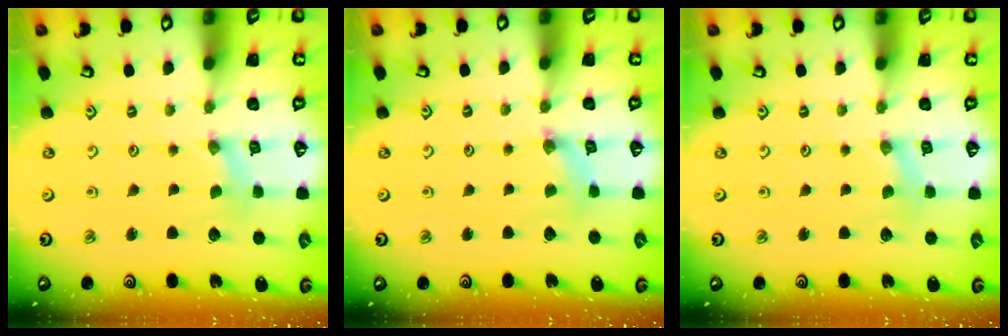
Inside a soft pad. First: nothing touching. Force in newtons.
{"total": 1.3, "press": 1.3, "slide": 0.3}
{"total": 0.0}